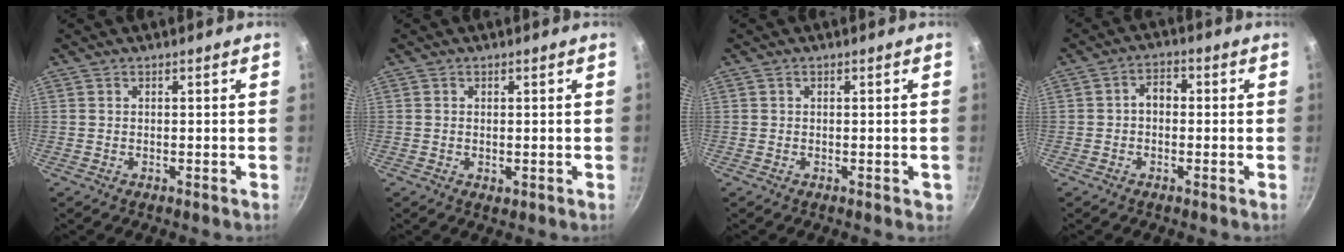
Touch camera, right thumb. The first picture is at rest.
{"total": 0.9, "force": [0.1, 0.6, 0.7], "torque": [-0.009, -0.002, 0.001]}
{"total": 1.3, "force": [-0.2, 1.0, 0.9], "torque": [-0.002, 0.003, -0.001]}
{"total": 3.5, "force": [-0.3, 2.6, 2.3], "torque": [-0.024, 0.014, -0.013]}